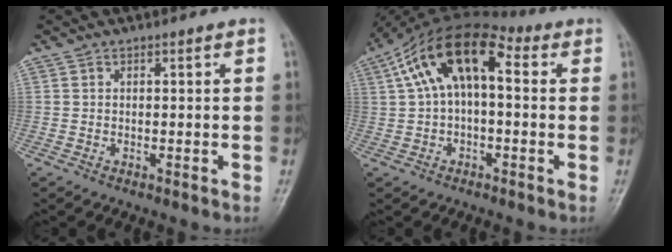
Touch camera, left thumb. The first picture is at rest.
{"total": 13.9, "force": [2.7, 7.4, 11.5], "torque": [-0.201, 0.046, 0.037]}